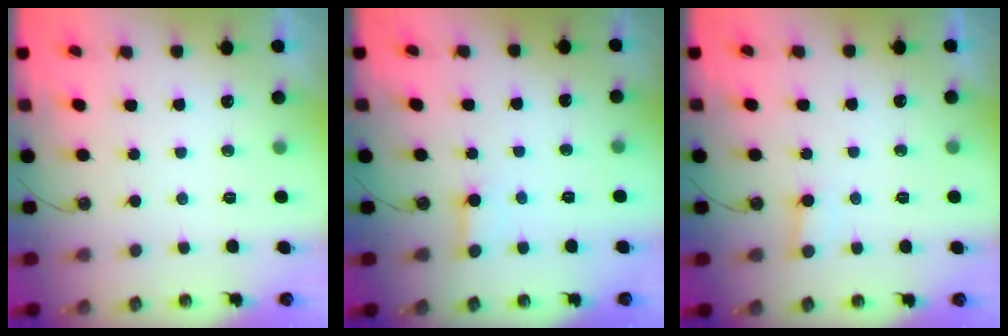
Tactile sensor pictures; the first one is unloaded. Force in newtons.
{"total": 2.4, "press": 2.4, "slide": 0.0}
{"total": 3.9, "press": 3.9, "slide": 0.4}